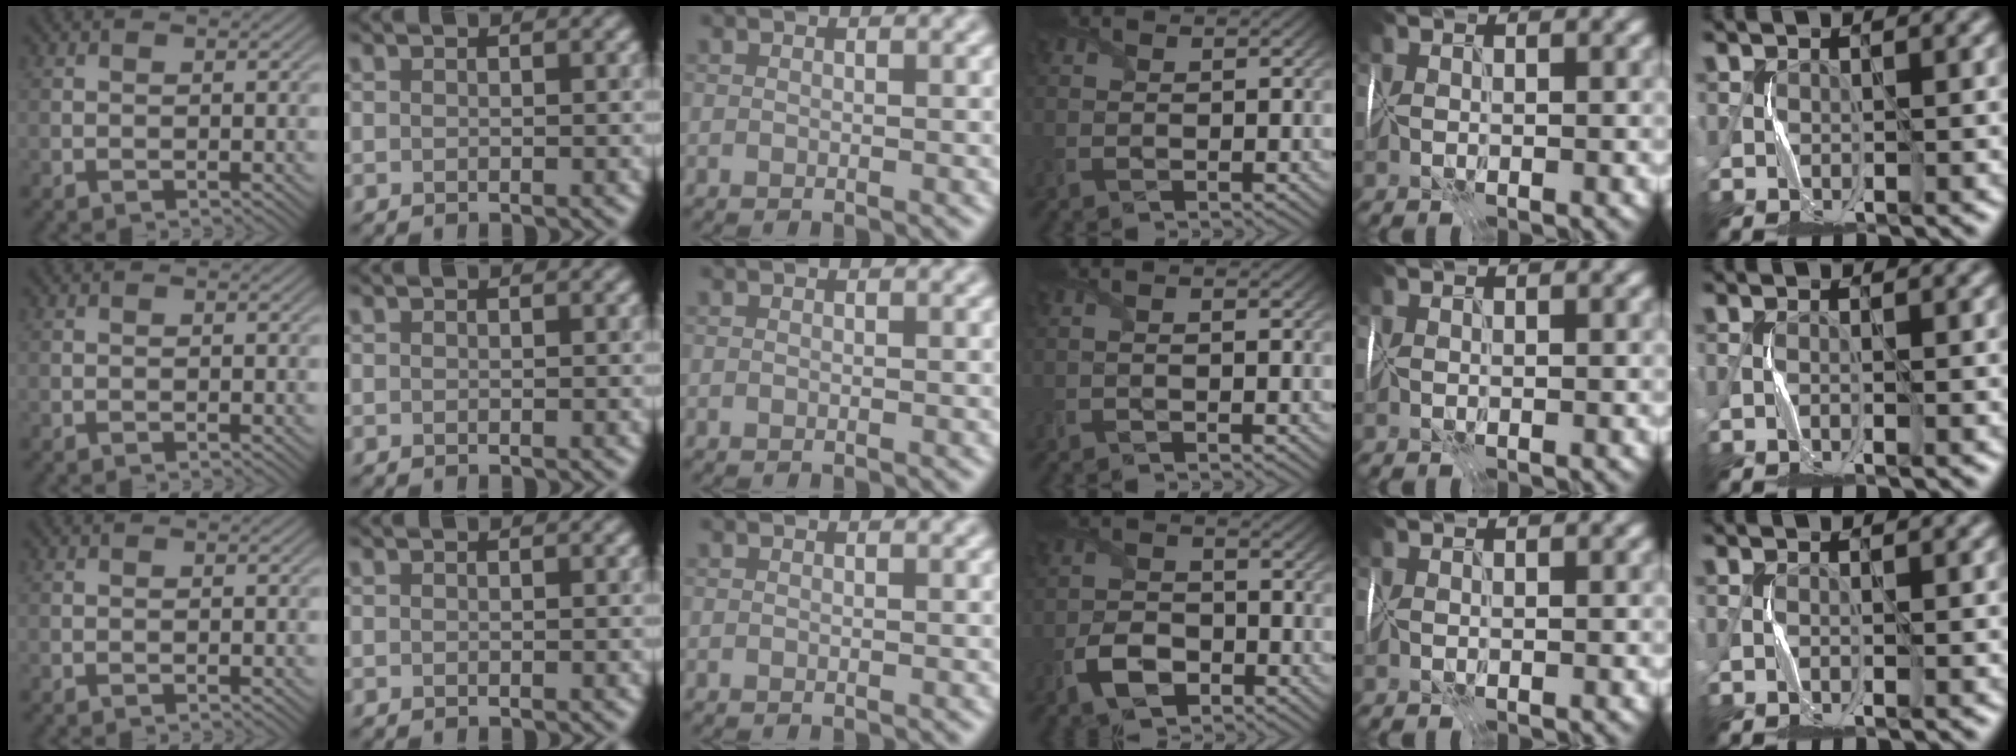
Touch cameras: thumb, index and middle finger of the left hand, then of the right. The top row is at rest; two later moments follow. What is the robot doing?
{"motion": "wrap", "object": "plastic wrap"}